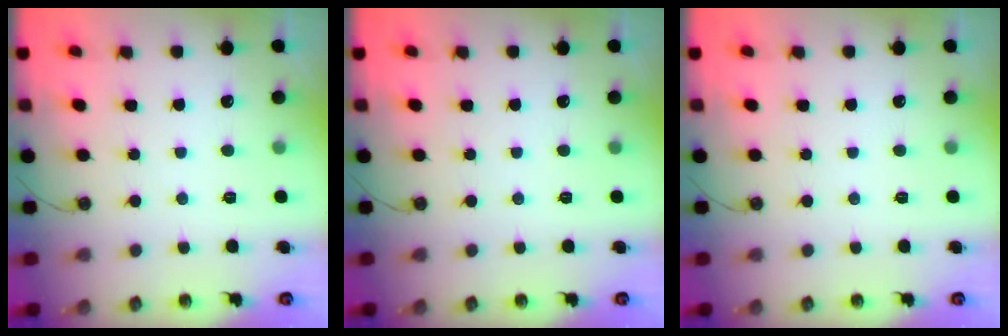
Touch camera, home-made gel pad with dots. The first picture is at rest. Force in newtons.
{"total": 0.0}
{"total": 0.0}